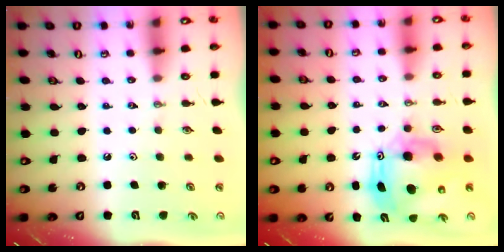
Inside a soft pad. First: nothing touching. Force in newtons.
{"total": 13.0, "press": 12.9, "slide": 1.4}